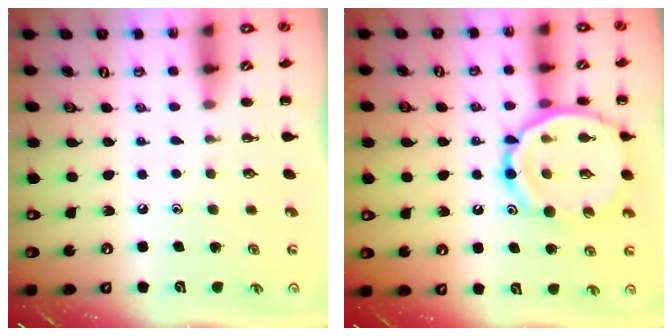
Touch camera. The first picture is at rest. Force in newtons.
{"total": 18.5, "press": 18.3, "slide": 2.4}